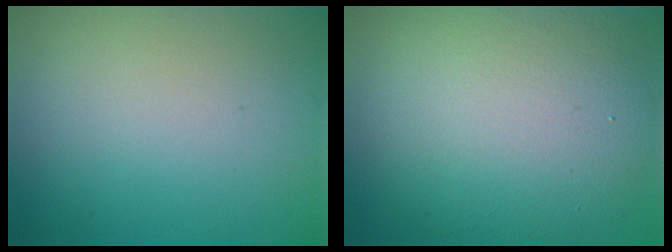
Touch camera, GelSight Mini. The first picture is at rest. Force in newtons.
{"total": 12.0, "press": 12.0, "slide": 0.7}